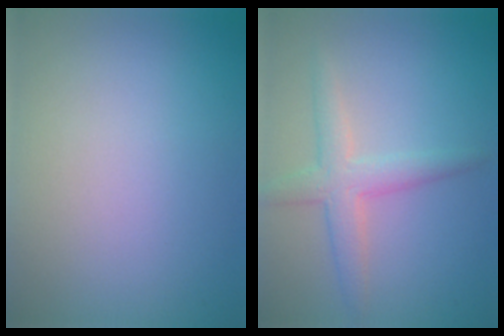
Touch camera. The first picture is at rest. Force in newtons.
{"total": 3.2, "press": 3.2, "slide": 0.0}